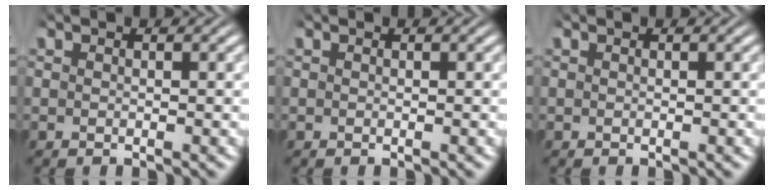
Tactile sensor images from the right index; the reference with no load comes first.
{"total": 0.0}
{"total": 0.0}